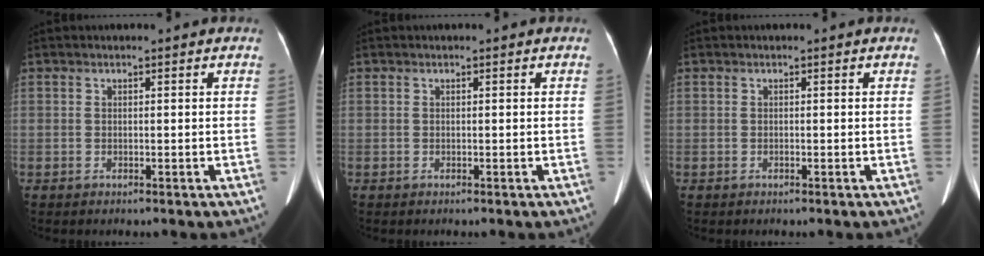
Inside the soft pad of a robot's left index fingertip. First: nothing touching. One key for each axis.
{"total": 0.0}
{"total": 0.0}